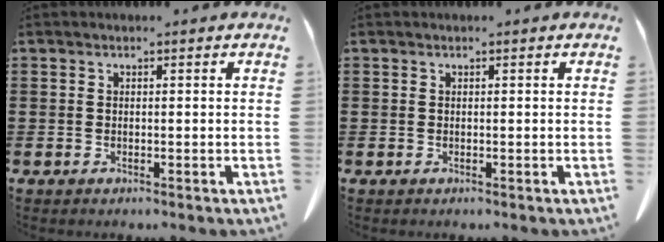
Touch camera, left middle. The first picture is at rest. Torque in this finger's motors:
{"motor_torque": [-0.07, 0.09, 0.00, 0.00]}